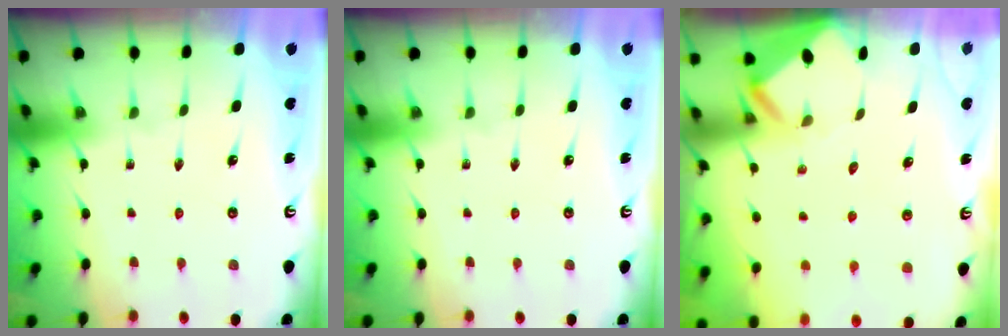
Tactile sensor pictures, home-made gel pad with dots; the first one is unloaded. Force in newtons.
{"total": 0.0}
{"total": 3.5, "press": 3.5, "slide": 0.2}